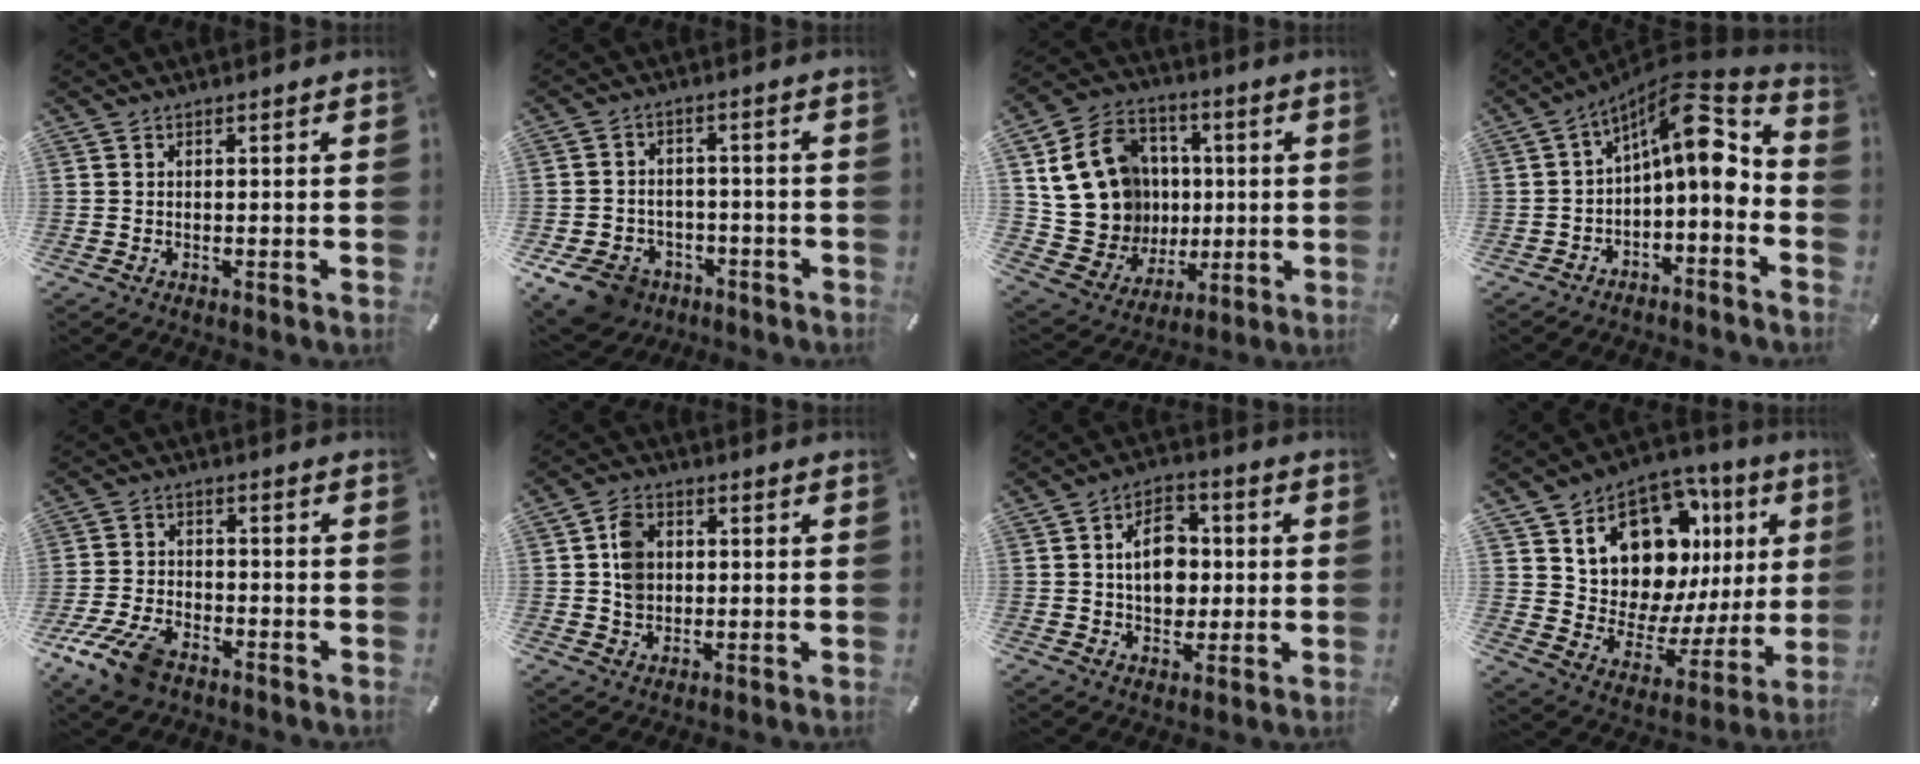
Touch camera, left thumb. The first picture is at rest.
{"total": 8.8, "force": [-5.4, 6.3, 3.2], "torque": [-0.078, 0.036, -0.099]}
{"total": 18.3, "force": [3.2, 16.7, 6.7], "torque": [-0.125, -0.005, 0.087]}
{"total": 13.1, "force": [4.2, 5.7, 11.0], "torque": [-0.153, -0.029, 0.063]}
{"total": 9.8, "force": [-6.2, 5.2, 5.5], "torque": [-0.118, 0.026, -0.116]}
{"total": 6.5, "force": [0.3, 5.6, 3.4], "torque": [-0.053, 0.008, 0.007]}
{"total": 10.4, "force": [0.7, 8.0, 6.7], "torque": [-0.109, 0.004, 0.006]}
{"total": 15.1, "force": [8.9, 10.1, 6.9], "torque": [-0.102, -0.086, 0.158]}